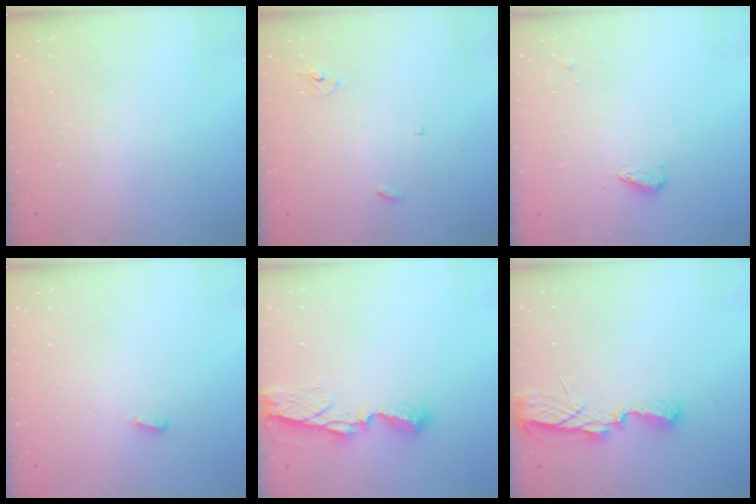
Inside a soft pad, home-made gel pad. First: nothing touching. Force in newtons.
{"total": 2.9, "press": 2.9, "slide": 0.2}
{"total": 3.9, "press": 3.8, "slide": 0.4}
{"total": 3.8, "press": 3.8, "slide": 0.4}
{"total": 7.1, "press": 7.1, "slide": 0.2}
{"total": 7.1, "press": 7.1, "slide": 0.5}